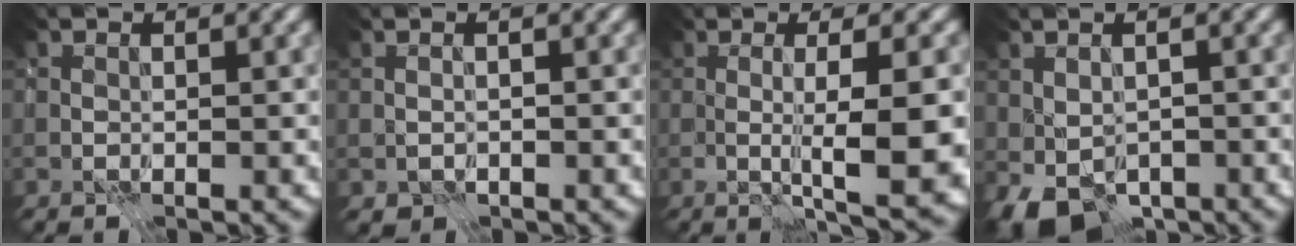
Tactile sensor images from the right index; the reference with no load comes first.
{"total": 0.9, "force": [-0.7, 0.5, 0.4], "torque": [-0.009, -0.005, -0.005]}
{"total": 9.5, "force": [-1.3, 1.9, 9.2], "torque": [-0.125, -0.009, -0.012]}
{"total": 5.0, "force": [-2.7, 3.0, 2.9], "torque": [-0.050, -0.016, -0.027]}